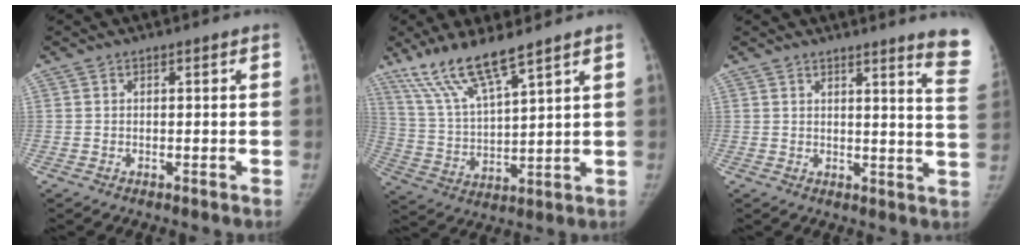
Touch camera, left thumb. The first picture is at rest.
{"total": 11.8, "force": [8.8, 1.6, 7.6], "torque": [-0.148, -0.041, 0.184]}
{"total": 10.2, "force": [8.3, -0.6, 5.9], "torque": [-0.054, -0.077, 0.073]}